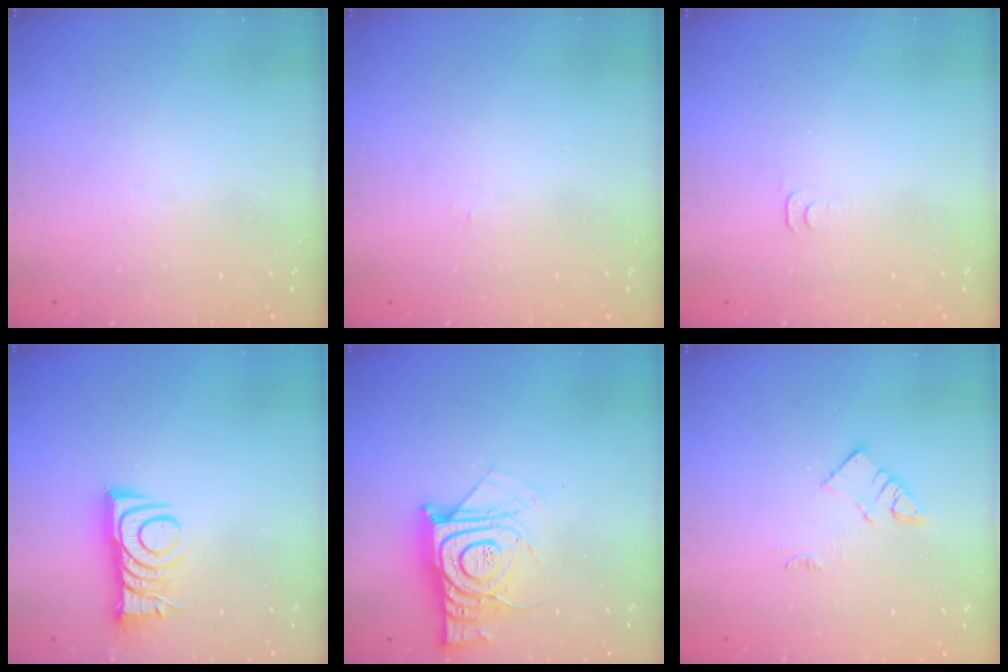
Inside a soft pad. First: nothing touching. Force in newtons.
{"total": 2.2, "press": 2.2, "slide": 0.3}
{"total": 2.8, "press": 2.7, "slide": 0.5}
{"total": 9.0, "press": 9.0, "slide": 0.1}
{"total": 14.2, "press": 14.2, "slide": 1.2}
{"total": 4.6, "press": 4.6, "slide": 0.3}